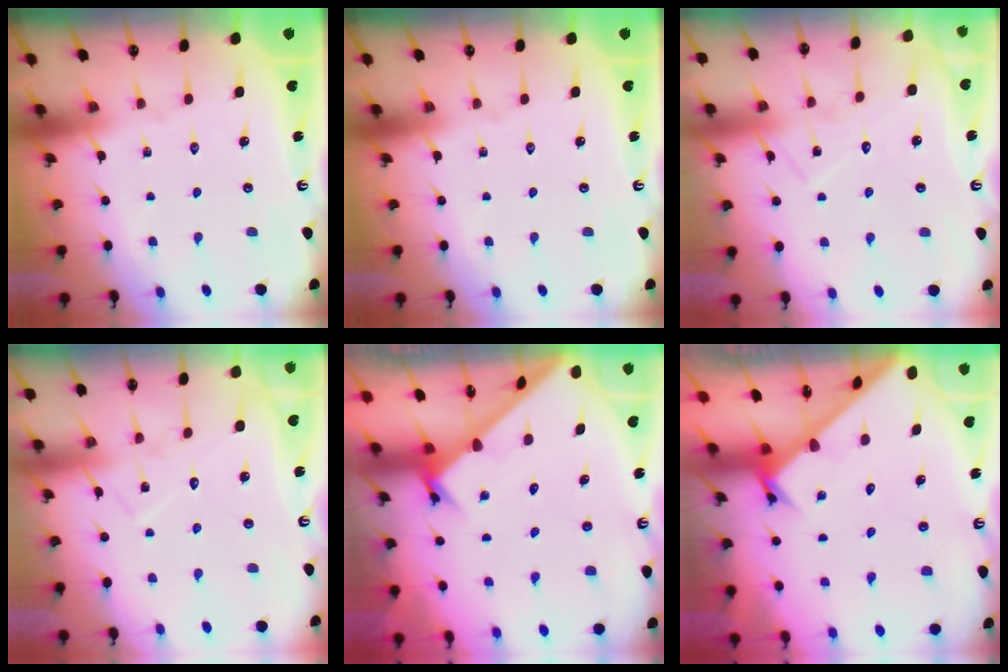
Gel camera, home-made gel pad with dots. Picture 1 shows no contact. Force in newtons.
{"total": 0.0}
{"total": 8.9, "press": 8.9, "slide": 0.6}
{"total": 7.8, "press": 7.8, "slide": 0.6}
{"total": 2.3, "press": 2.3, "slide": 0.0}
{"total": 2.6, "press": 2.6, "slide": 0.2}